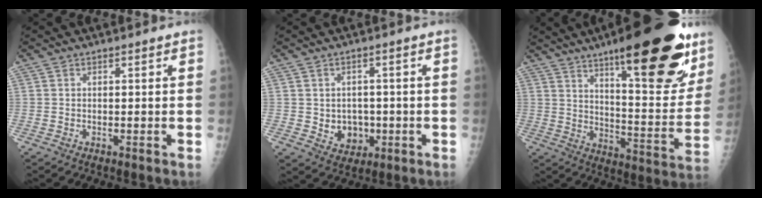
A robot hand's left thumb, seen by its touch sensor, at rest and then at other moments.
{"total": 5.9, "force": [-0.8, 5.1, 2.9], "torque": [-0.012, 0.004, 0.001]}
{"total": 27.9, "force": [16.4, 7.5, 21.2], "torque": [-0.264, -0.070, 0.242]}